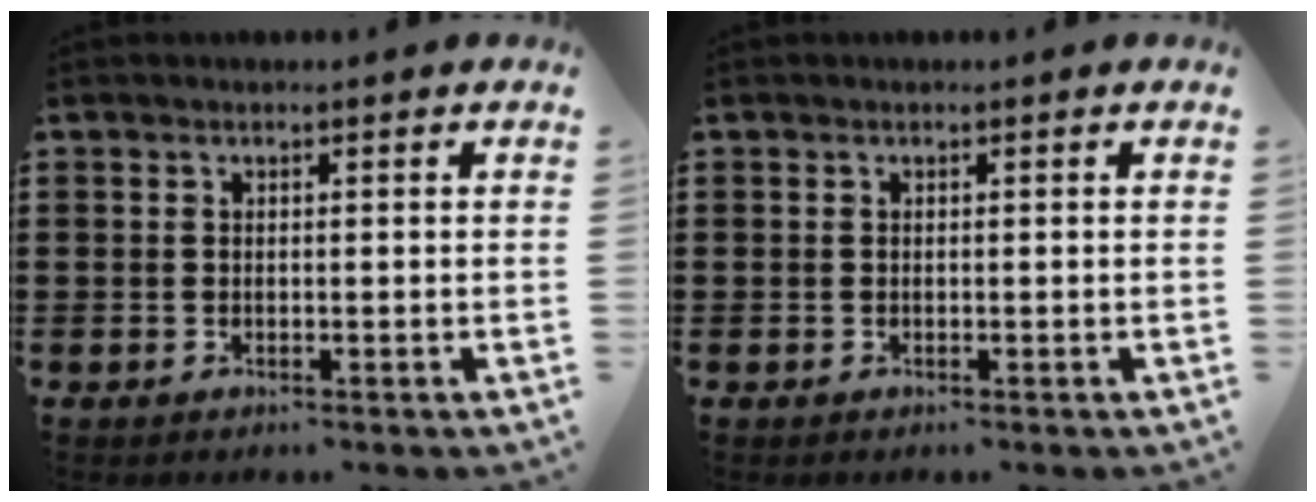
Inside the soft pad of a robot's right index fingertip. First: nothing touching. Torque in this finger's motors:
{"motor_torque": [0.00, 0.00, 0.00, -0.01]}